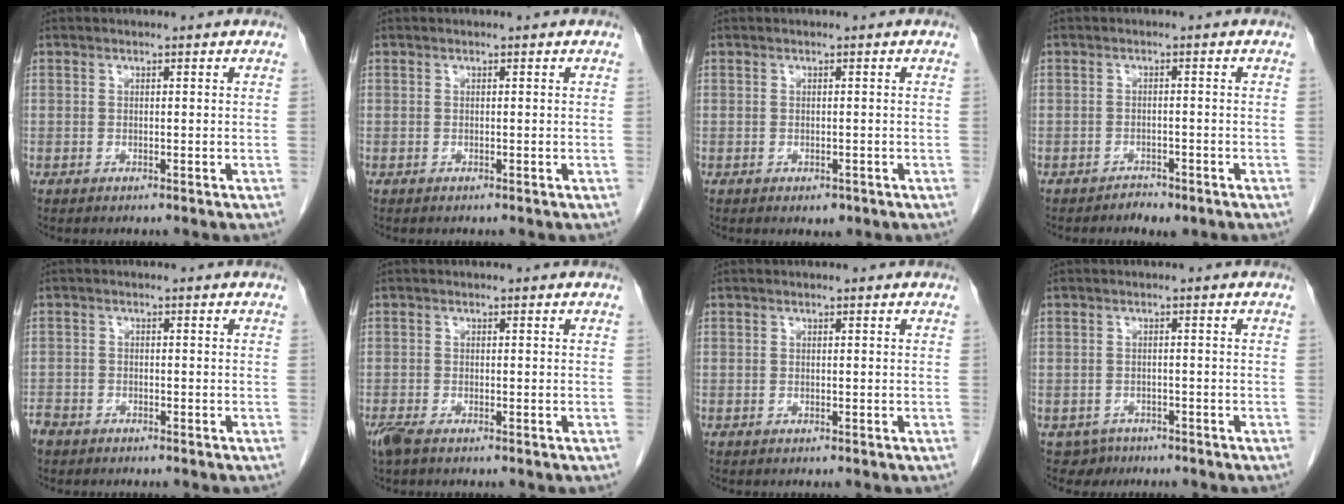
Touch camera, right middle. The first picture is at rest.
{"total": 0.0}
{"total": 1.4, "force": [-0.8, 0.8, 0.8], "torque": [-0.008, 0.001, -0.003]}
{"total": 2.3, "force": [-1.9, 1.0, 0.9], "torque": [-0.016, 0.001, -0.023]}
{"total": 3.1, "force": [-2.5, 1.7, 0.6], "torque": [-0.018, 0.000, -0.049]}
{"total": 2.6, "force": [-1.8, 0.7, 1.7], "torque": [-0.042, -0.009, -0.034]}
{"total": 0.0}
{"total": 2.6, "force": [-1.8, 1.8, -0.4], "torque": [0.004, 0.007, -0.027]}